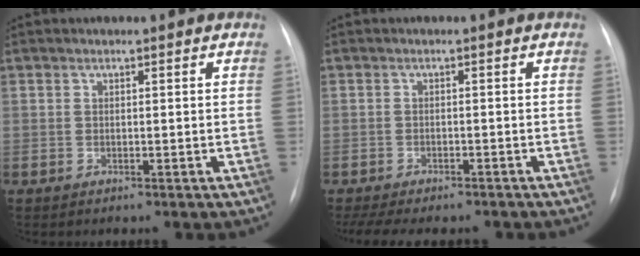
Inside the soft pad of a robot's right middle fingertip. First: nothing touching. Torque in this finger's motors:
{"motor_torque": [0.84, -0.88, 0.10, 0.03]}